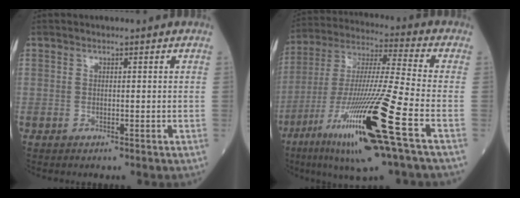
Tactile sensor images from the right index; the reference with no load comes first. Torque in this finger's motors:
{"motor_torque": [2.14, 0.00, 1.06, 0.21]}